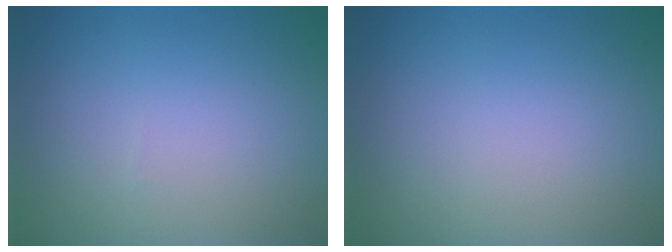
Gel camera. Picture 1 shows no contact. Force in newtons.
{"total": 0.0}